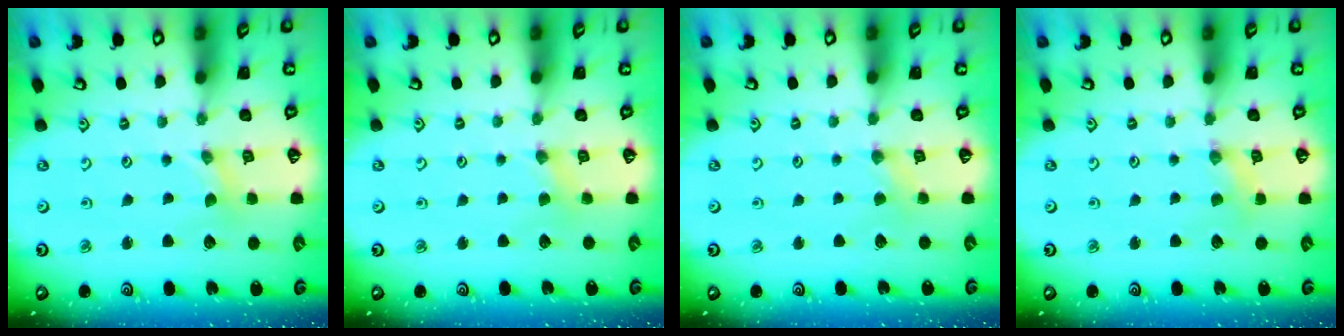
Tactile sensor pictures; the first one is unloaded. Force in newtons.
{"total": 1.9, "press": 1.8, "slide": 0.3}
{"total": 1.6, "press": 1.5, "slide": 0.4}
{"total": 2.4, "press": 2.4, "slide": 0.4}